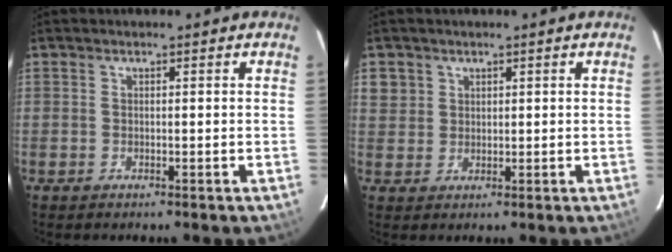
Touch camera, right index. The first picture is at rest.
{"total": 4.2, "force": [1.7, 3.8, 0.7], "torque": [-0.003, 0.011, 0.036]}